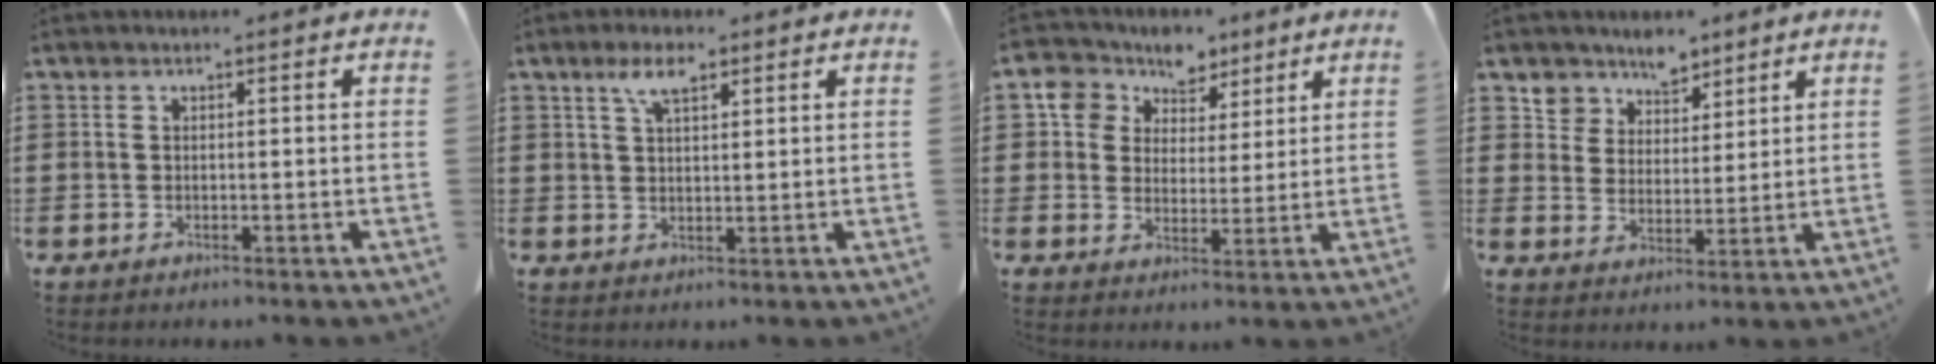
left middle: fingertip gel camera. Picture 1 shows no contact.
{"total": 4.5, "force": [2.6, 1.5, 3.4], "torque": [-0.075, 0.007, 0.045]}
{"total": 7.1, "force": [4.8, 5.0, 1.1], "torque": [-0.055, -0.013, 0.087]}
{"total": 5.8, "force": [4.8, 3.3, 0.0], "torque": [-0.024, -0.019, 0.089]}